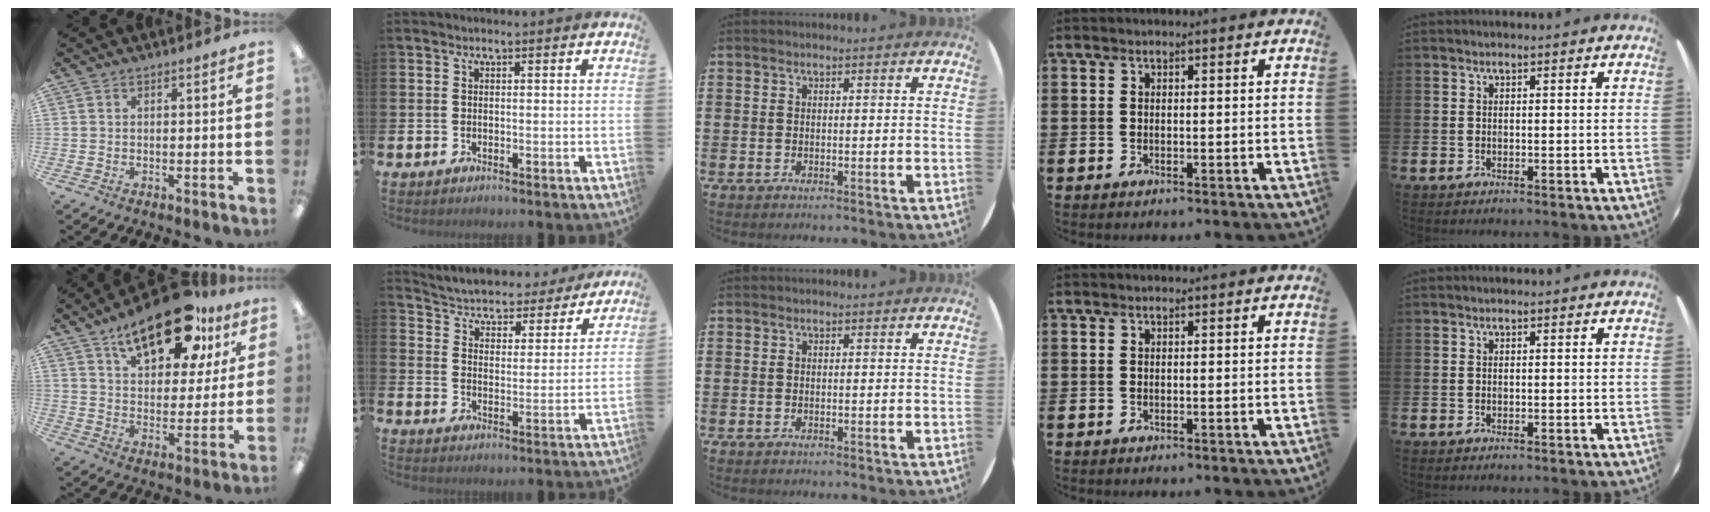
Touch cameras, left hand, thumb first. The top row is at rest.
{"thumb": {"total": 19.8, "force": [13.1, 8.6, 12.1], "torque": [-0.188, -0.060, 0.220]}, "index": {"total": 4.5, "force": [4.2, 1.3, 0.5], "torque": [-0.040, -0.039, 0.067]}}